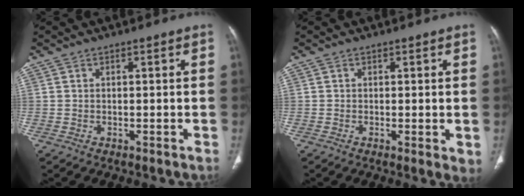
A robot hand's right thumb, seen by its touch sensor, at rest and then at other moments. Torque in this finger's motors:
{"motor_torque": [-0.46, 0.25, -0.49, 0.06, 0.01]}